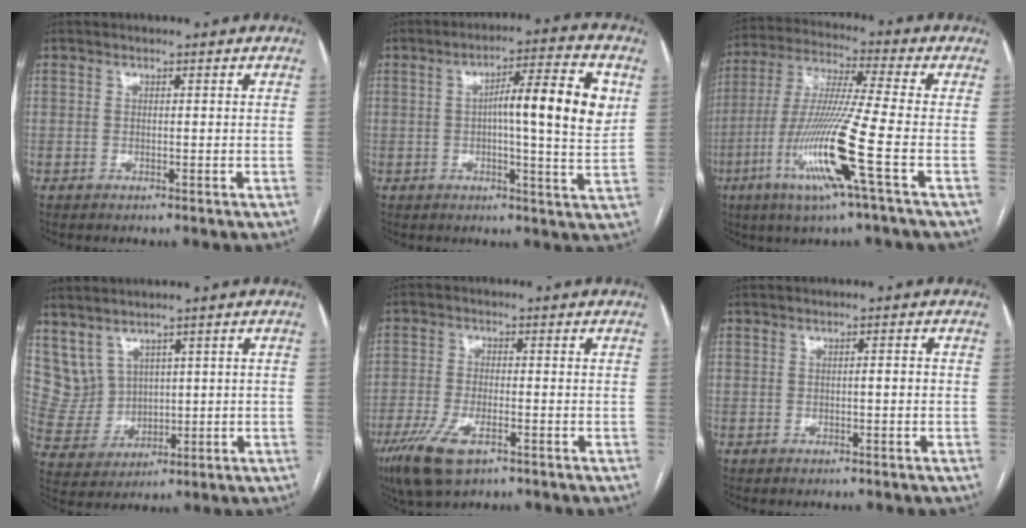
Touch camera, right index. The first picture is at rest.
{"total": 12.1, "force": [2.1, 1.0, 11.9], "torque": [-0.176, 0.014, 0.024]}
{"total": 15.2, "force": [-5.5, -1.6, 14.1], "torque": [-0.290, -0.023, -0.110]}
{"total": 6.1, "force": [3.5, 4.8, 1.4], "torque": [-0.039, 0.021, 0.092]}
{"total": 8.2, "force": [-4.7, 2.8, 6.2], "torque": [-0.128, -0.017, -0.082]}
{"total": 1.1, "force": [-0.2, 0.2, 1.0], "torque": [-0.015, 0.003, -0.003]}